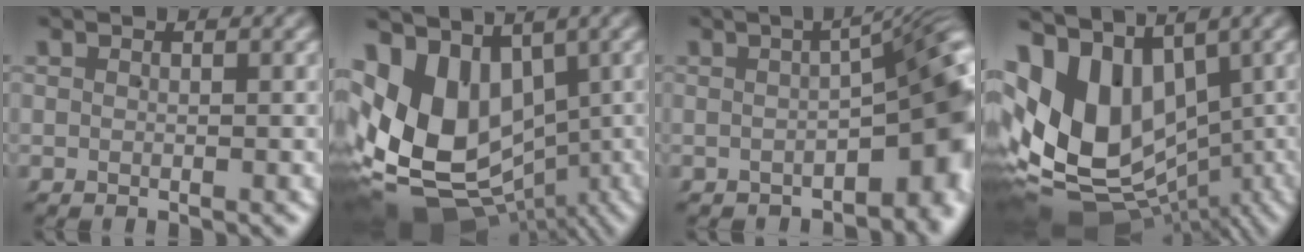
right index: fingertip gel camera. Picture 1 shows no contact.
{"total": 17.6, "force": [-3.5, 13.1, 11.2], "torque": [-0.259, -0.068, -0.028]}
{"total": 9.6, "force": [-2.0, 4.1, 8.4], "torque": [-0.065, 0.012, -0.031]}
{"total": 19.6, "force": [-2.8, 15.0, 12.3], "torque": [-0.279, -0.062, -0.023]}